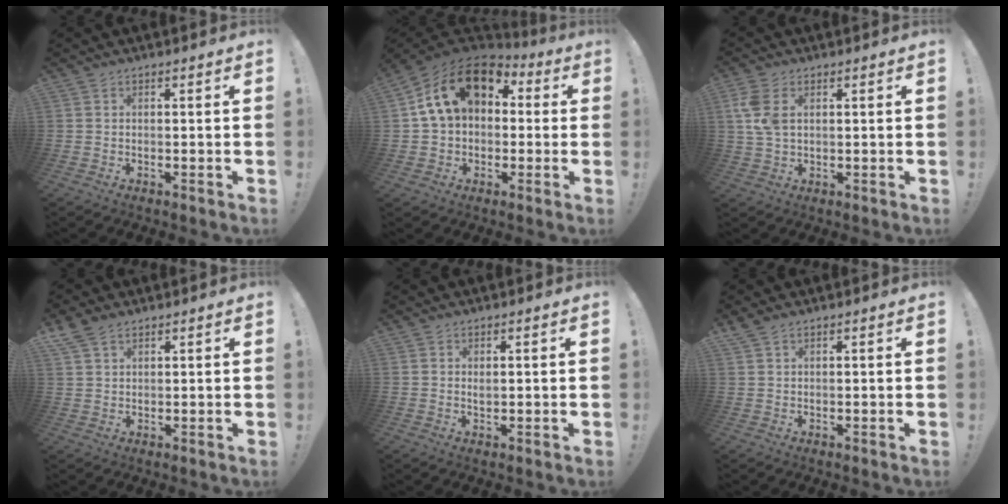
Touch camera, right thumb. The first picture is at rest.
{"total": 18.6, "force": [6.2, 12.2, 12.5], "torque": [-0.203, -0.003, 0.112]}
{"total": 6.9, "force": [2.2, 4.2, 4.9], "torque": [-0.091, -0.003, 0.041]}
{"total": 5.1, "force": [3.7, 2.6, 2.2], "torque": [-0.043, -0.013, 0.072]}
{"total": 1.2, "force": [0.6, 0.5, 0.8], "torque": [-0.011, -0.001, 0.011]}
{"total": 1.8, "force": [1.4, 0.7, 0.9], "torque": [-0.019, -0.004, 0.026]}